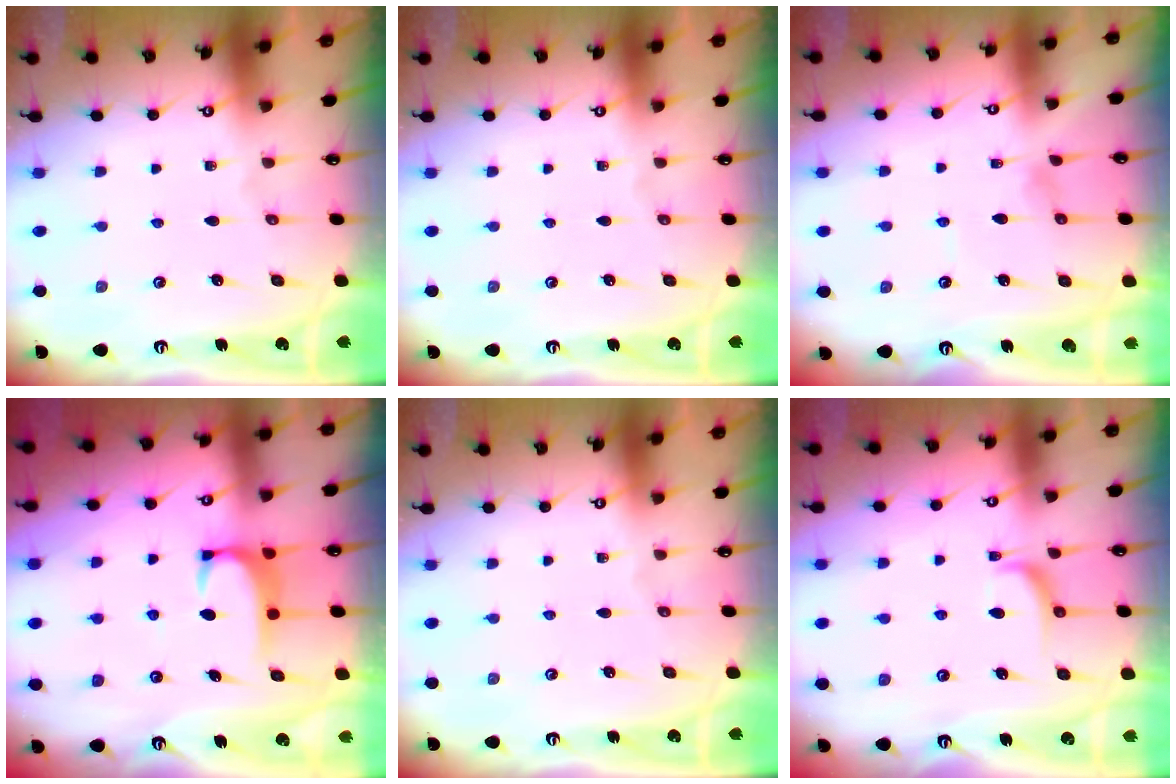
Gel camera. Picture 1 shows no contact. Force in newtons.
{"total": 0.0}
{"total": 0.9, "press": 0.9, "slide": 0.3}
{"total": 2.5, "press": 2.4, "slide": 0.6}
{"total": 0.0}
{"total": 3.0, "press": 2.8, "slide": 1.0}